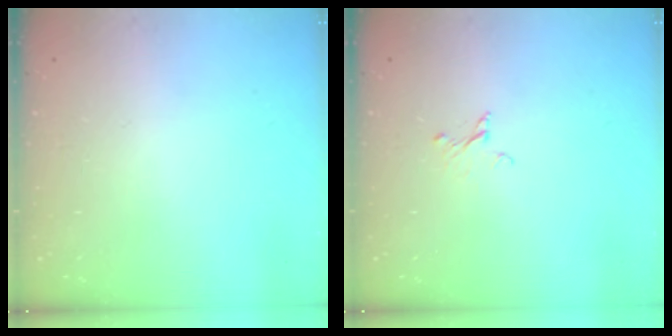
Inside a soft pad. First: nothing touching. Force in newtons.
{"total": 2.2, "press": 2.2, "slide": 0.1}